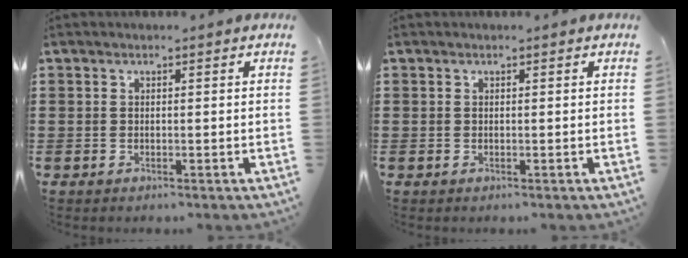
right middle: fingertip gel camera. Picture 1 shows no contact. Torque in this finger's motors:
{"motor_torque": [0.12, 0.14, 0.00, 0.02]}